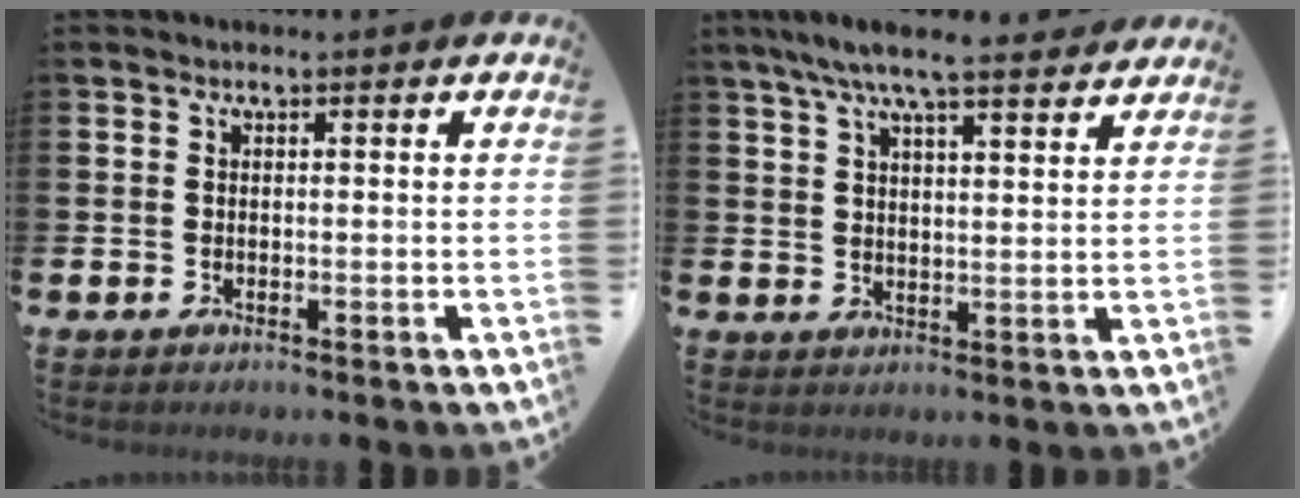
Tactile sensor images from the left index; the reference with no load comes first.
{"total": 7.6, "force": [6.8, 1.0, 3.3], "torque": [-0.066, -0.026, 0.120]}